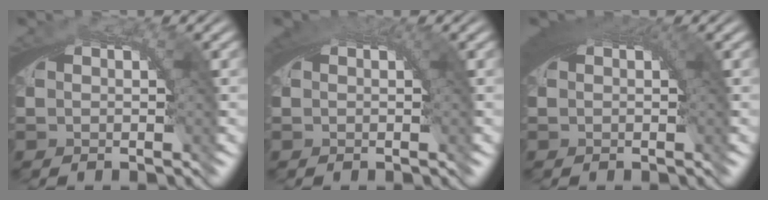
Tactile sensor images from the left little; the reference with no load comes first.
{"total": 1.4, "force": [0.5, 0.9, 1.0], "torque": [-0.017, -0.005, 0.008]}
{"total": 3.7, "force": [1.0, 1.9, 3.0], "torque": [-0.047, -0.006, 0.017]}